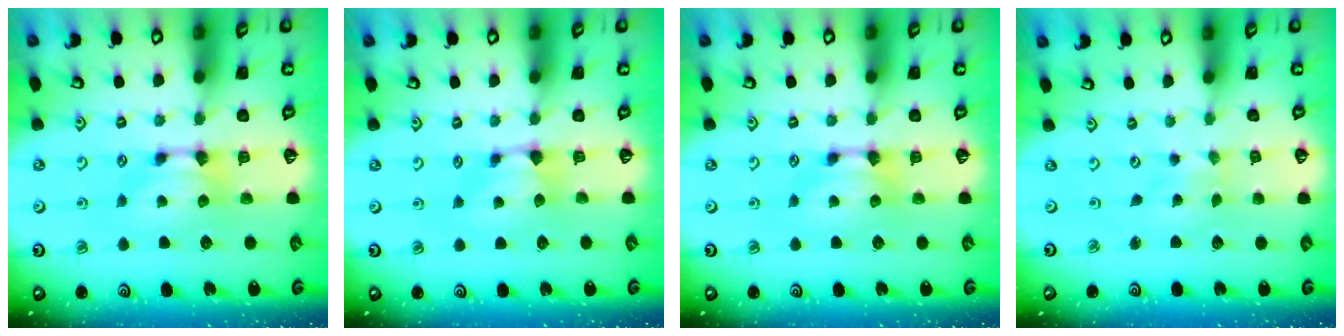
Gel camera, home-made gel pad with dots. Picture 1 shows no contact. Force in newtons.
{"total": 0.9, "press": 0.6, "slide": 0.6}
{"total": 0.0}
{"total": 4.1, "press": 4.1, "slide": 0.3}